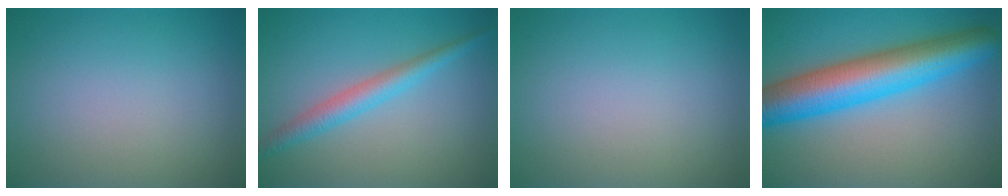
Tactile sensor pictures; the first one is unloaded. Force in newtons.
{"total": 2.9, "press": 2.9, "slide": 0.0}
{"total": 0.0}
{"total": 9.7, "press": 9.7, "slide": 0.2}